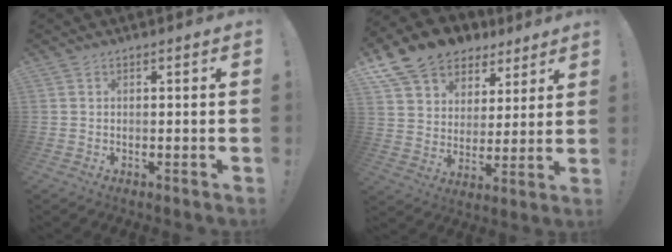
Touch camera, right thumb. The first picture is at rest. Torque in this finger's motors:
{"motor_torque": [0.37, 0.63, 0.64, 0.63, 0.35]}